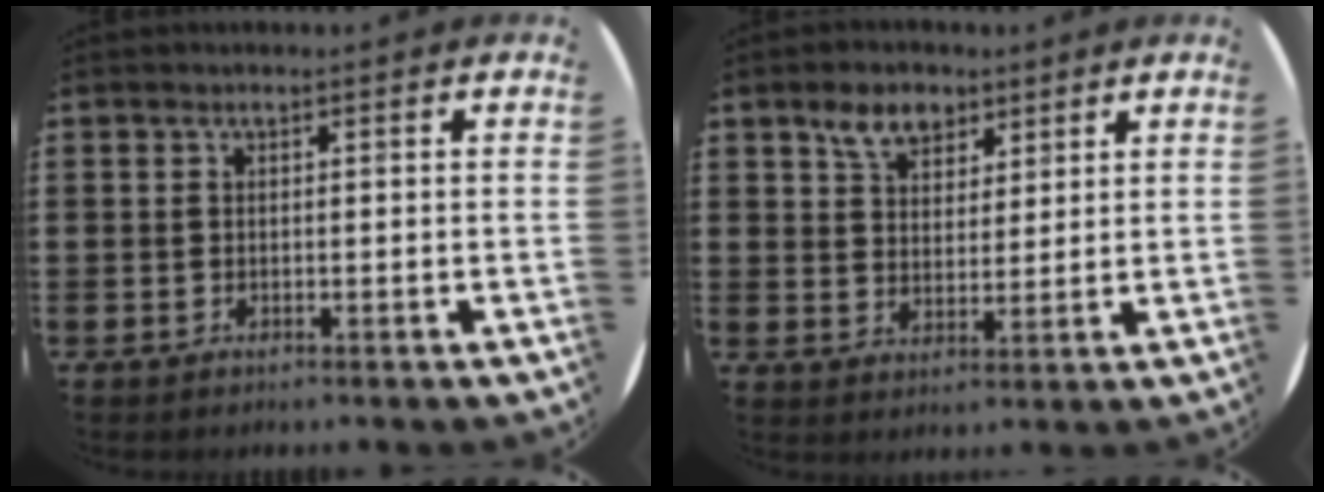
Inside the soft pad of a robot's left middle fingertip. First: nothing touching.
{"total": 5.2, "force": [3.8, 3.0, 1.9], "torque": [-0.032, 0.000, 0.069]}